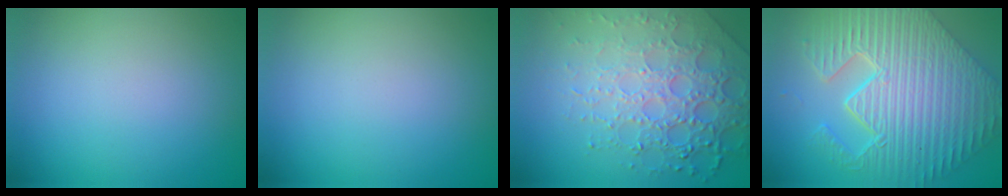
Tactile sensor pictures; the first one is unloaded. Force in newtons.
{"total": 0.0}
{"total": 7.8, "press": 5.5, "slide": 5.5}
{"total": 11.6, "press": 7.8, "slide": 8.6}